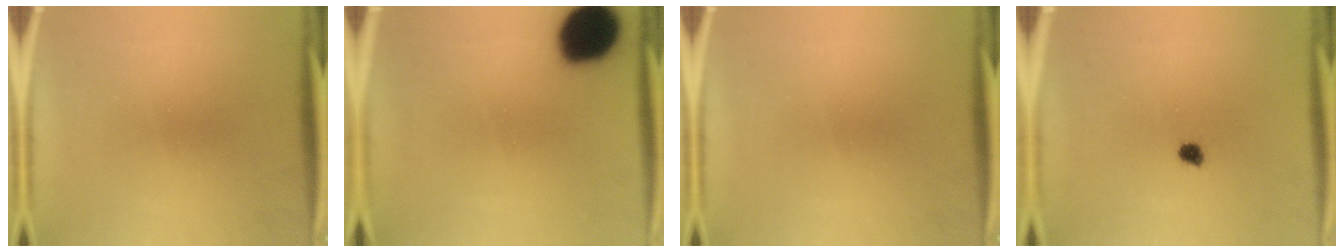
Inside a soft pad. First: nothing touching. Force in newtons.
{"total": 17.5}
{"total": 0.0}
{"total": 1.8}